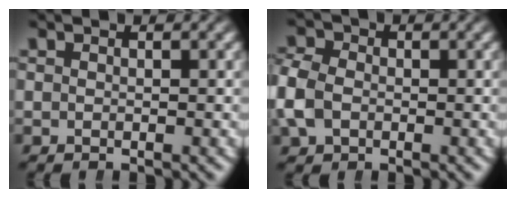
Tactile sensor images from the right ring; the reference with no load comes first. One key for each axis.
{"total": 3.7, "fx": -0.5, "fy": 3.2, "fz": 1.8, "tx": -0.053, "ty": -0.005, "tz": -0.006}